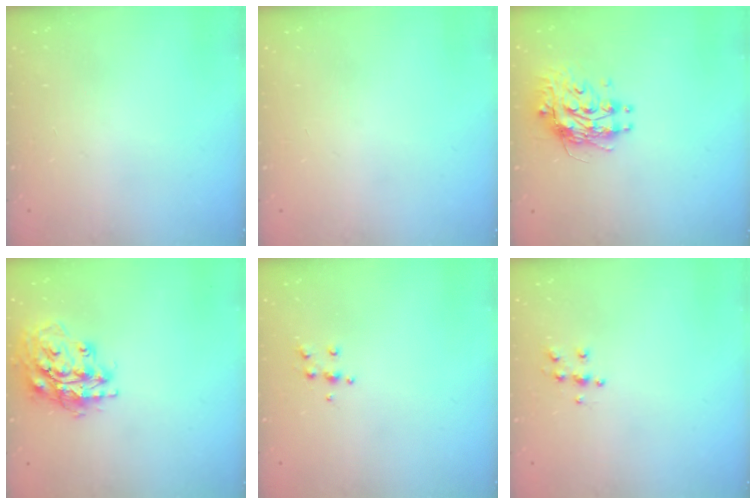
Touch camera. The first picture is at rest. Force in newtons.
{"total": 0.0}
{"total": 10.0, "press": 10.0, "slide": 0.4}
{"total": 17.9, "press": 17.8, "slide": 2.5}
{"total": 5.2, "press": 5.2, "slide": 0.5}
{"total": 5.6, "press": 5.5, "slide": 0.5}